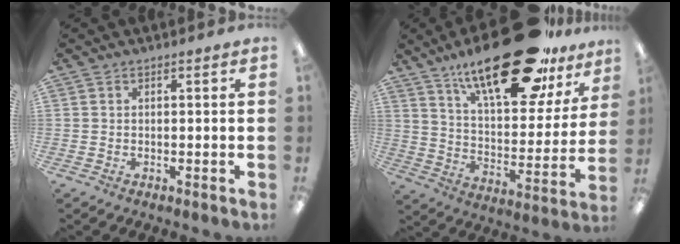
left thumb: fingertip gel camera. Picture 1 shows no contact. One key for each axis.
{"total": 25.9, "fx": 18.3, "fy": 9.1, "fz": 16.0, "tx": -0.247, "ty": -0.103, "tz": 0.302}